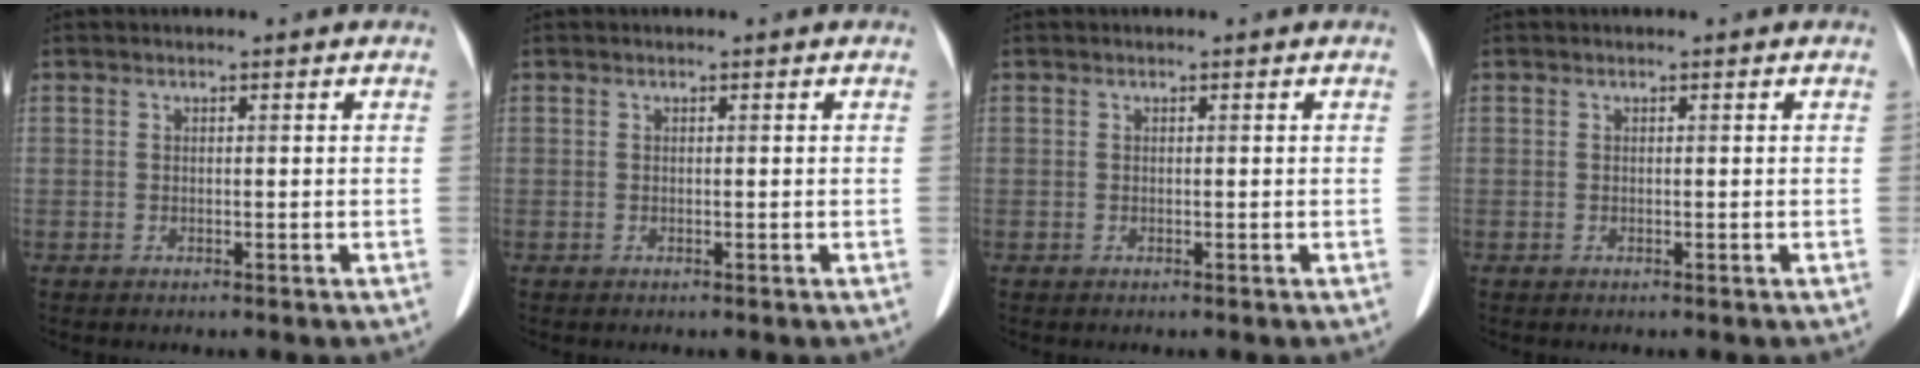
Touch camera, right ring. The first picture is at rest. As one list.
[{"total": 0.0}, {"total": 0.0}, {"total": 0.0}]